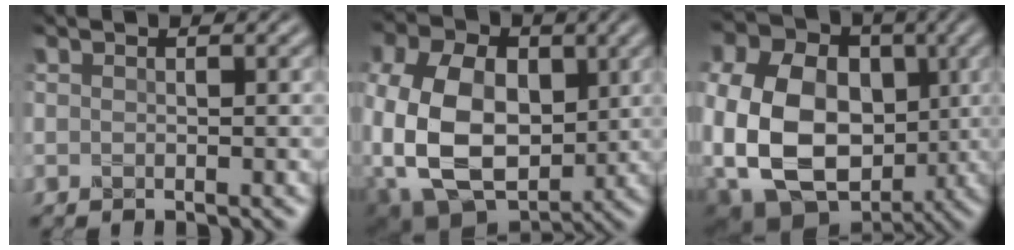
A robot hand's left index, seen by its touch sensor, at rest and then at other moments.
{"total": 11.7, "force": [-0.5, 8.5, 8.0], "torque": [-0.183, -0.005, -0.016]}
{"total": 18.4, "force": [-1.1, 15.2, 10.4], "torque": [-0.245, -0.015, -0.032]}